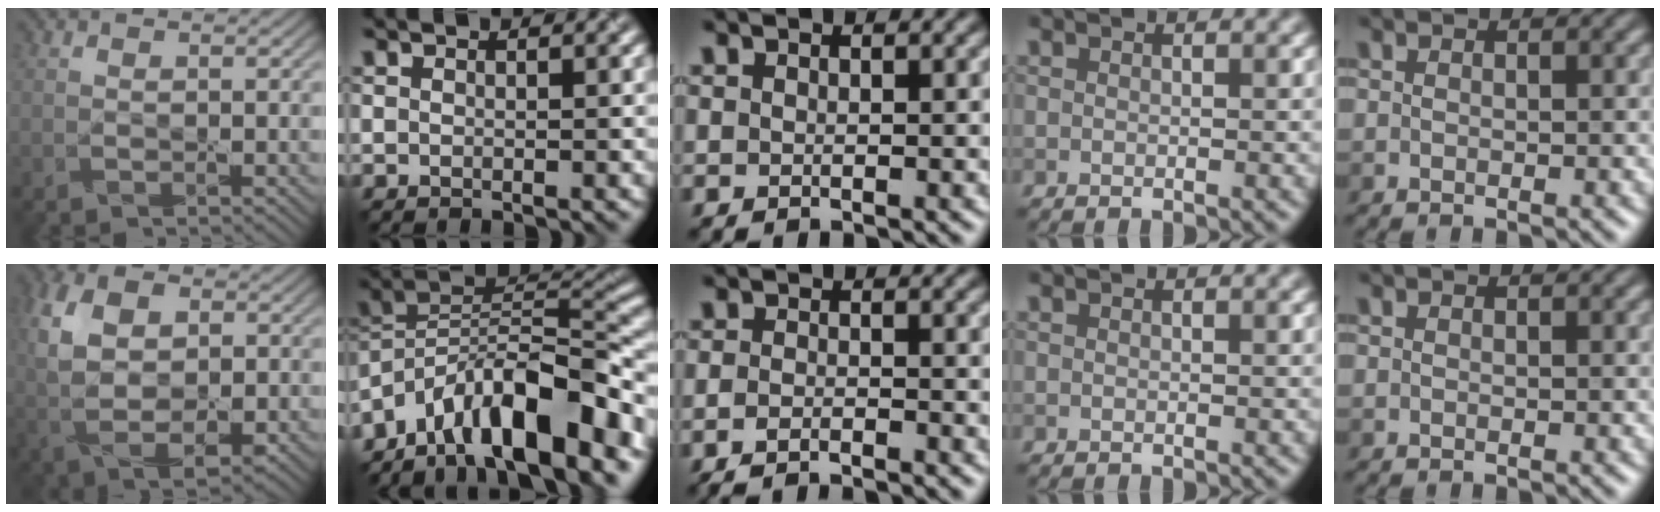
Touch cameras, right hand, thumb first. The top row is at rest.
{"thumb": {"total": 11.5, "force": [0.5, 7.6, 8.6], "torque": [-0.203, -0.014, 0.009]}, "index": {"total": 13.9, "force": [-8.2, 5.2, 9.9], "torque": [-0.164, 0.036, -0.147]}, "middle": {"total": 2.3, "force": [-1.8, 0.5, 1.3], "torque": [-0.017, -0.004, -0.036]}}